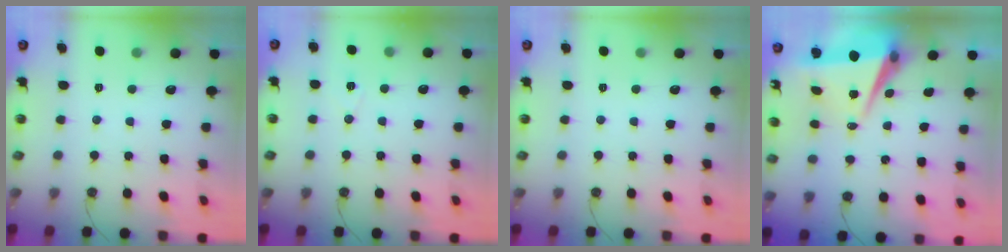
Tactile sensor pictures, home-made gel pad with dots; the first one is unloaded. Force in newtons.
{"total": 5.8, "press": 3.8, "slide": 4.4}
{"total": 0.0}
{"total": 7.4, "press": 6.5, "slide": 3.5}